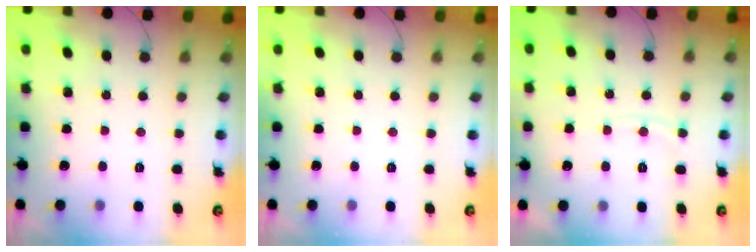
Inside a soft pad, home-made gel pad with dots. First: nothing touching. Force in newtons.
{"total": 0.0}
{"total": 5.3, "press": 5.2, "slide": 0.8}